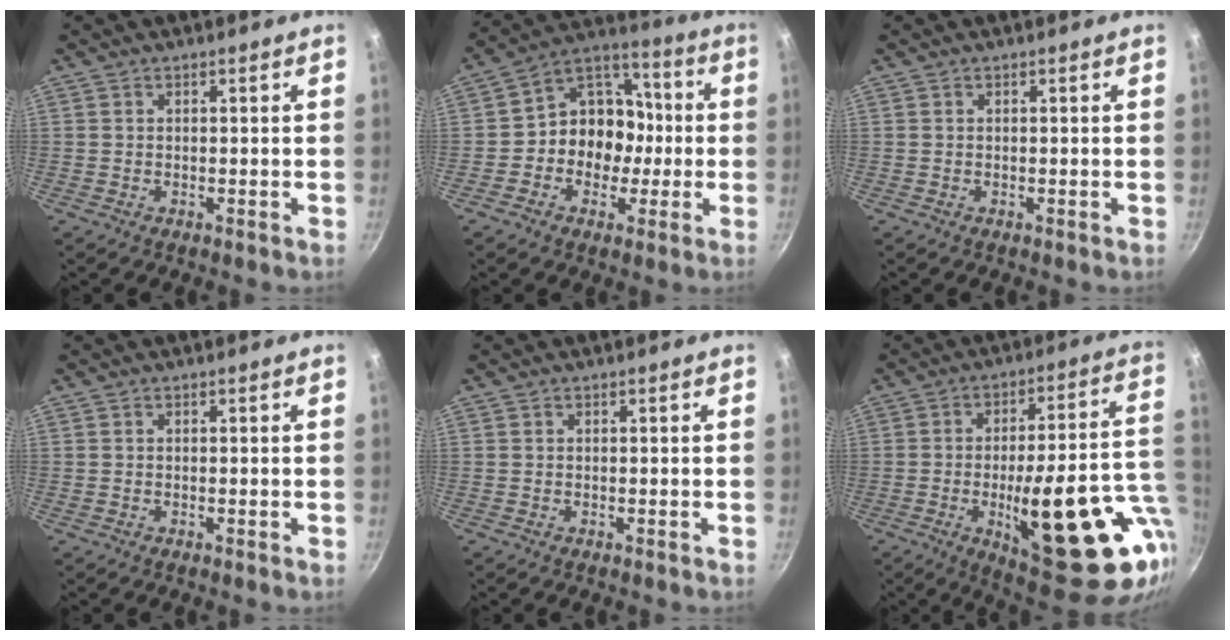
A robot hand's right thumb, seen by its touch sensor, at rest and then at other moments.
{"total": 13.1, "force": [-1.7, 11.0, 7.0], "torque": [-0.050, 0.044, -0.046]}
{"total": 0.0}
{"total": 0.0}
{"total": 0.0}
{"total": 26.2, "force": [-6.6, 8.7, 23.8], "torque": [-0.294, 0.008, -0.078]}